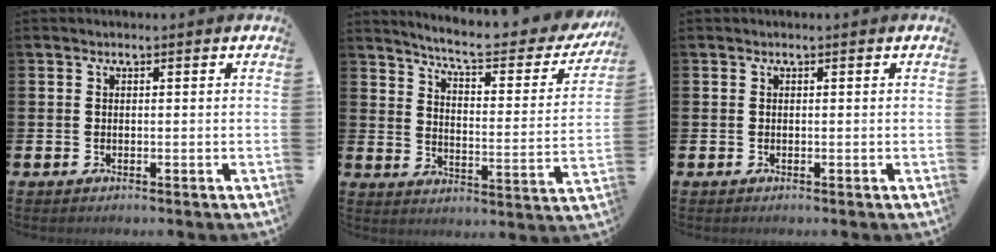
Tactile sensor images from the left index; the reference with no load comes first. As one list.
[{"total": 6.7, "force": [6.0, 0.8, 3.0], "torque": [-0.081, -0.044, 0.095]}, {"total": 0.0}]